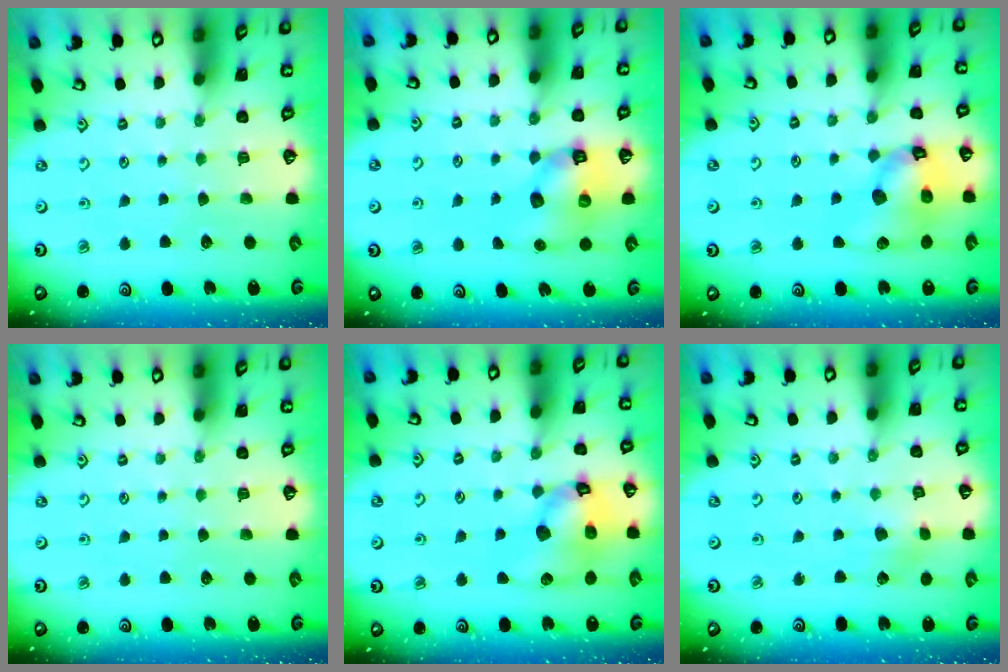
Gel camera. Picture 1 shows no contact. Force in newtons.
{"total": 9.8, "press": 9.7, "slide": 1.6}
{"total": 13.9, "press": 13.8, "slide": 1.0}
{"total": 0.0}
{"total": 13.9, "press": 13.8, "slide": 1.0}
{"total": 2.6, "press": 2.6, "slide": 0.3}